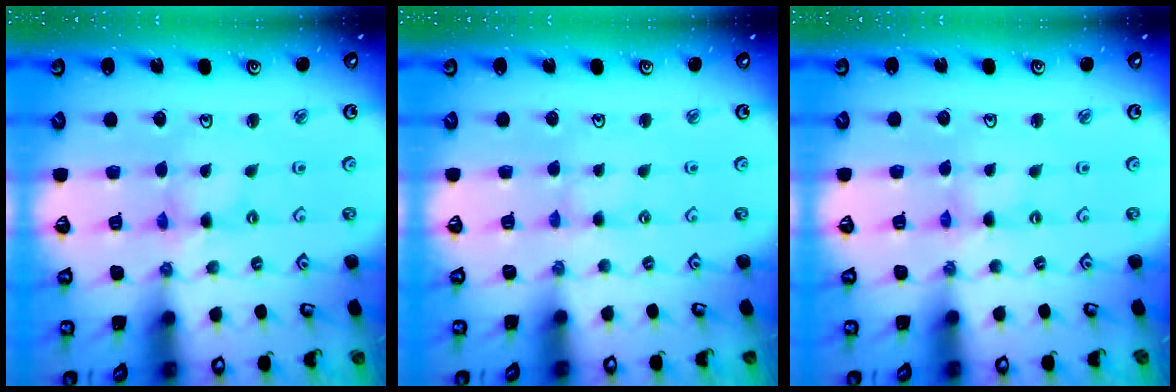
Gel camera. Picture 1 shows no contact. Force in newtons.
{"total": 0.8, "press": 0.8, "slide": 0.3}
{"total": 0.0}